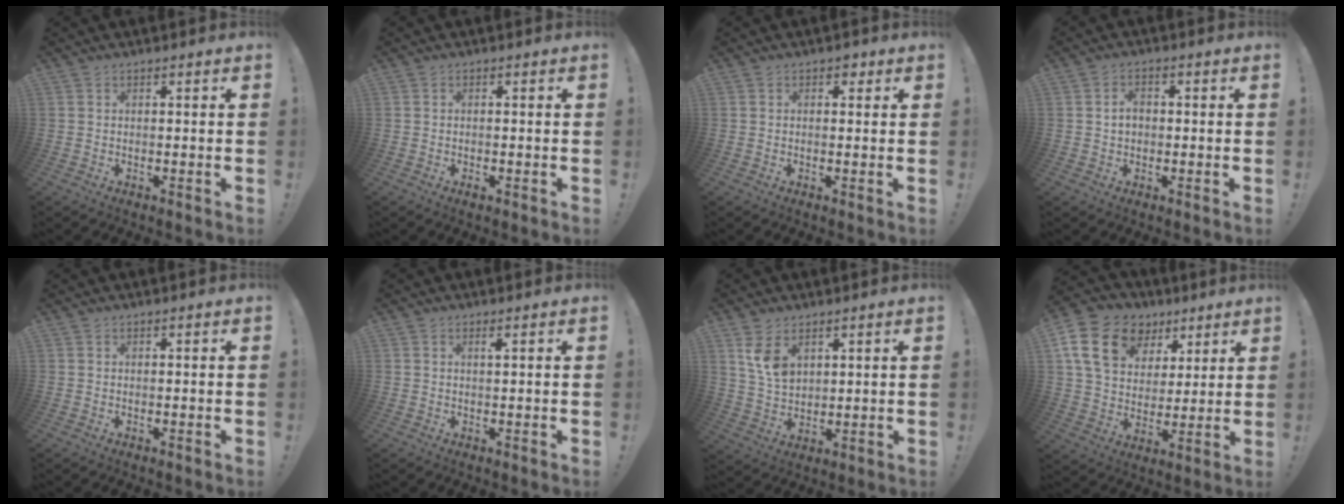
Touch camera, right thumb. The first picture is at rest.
{"total": 0.9, "force": [-0.4, 0.2, 0.8], "torque": [-0.007, -0.002, -0.010]}
{"total": 1.7, "force": [0.7, 1.3, 0.9], "torque": [-0.006, 0.000, 0.009]}
{"total": 3.3, "force": [0.1, 2.3, 2.3], "torque": [-0.030, 0.003, -0.002]}
{"total": 0.0}
{"total": 1.1, "force": [0.5, -0.3, 0.9], "torque": [-0.004, -0.006, 0.004]}
{"total": 8.2, "force": [4.5, 5.0, 4.8], "torque": [-0.077, -0.018, 0.085]}
{"total": 19.0, "force": [8.4, 13.5, 10.4], "torque": [-0.161, -0.027, 0.162]}